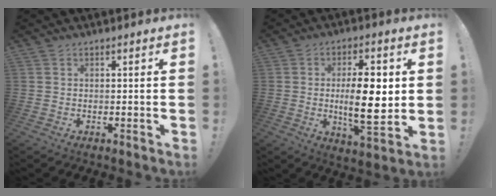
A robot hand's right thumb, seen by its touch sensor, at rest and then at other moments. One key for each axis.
{"total": 14.9, "fx": 0.8, "fy": 5.3, "fz": 13.9, "tx": -0.228, "ty": -0.013, "tz": 0.003}